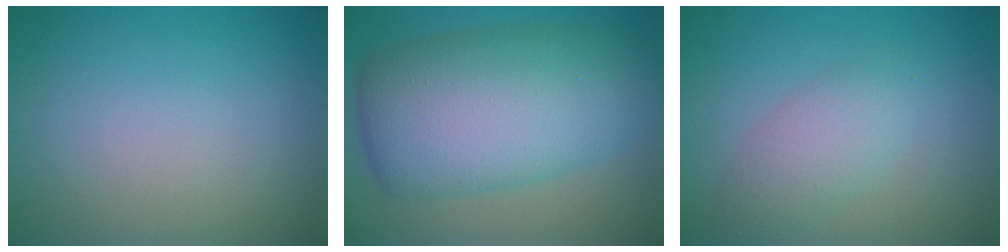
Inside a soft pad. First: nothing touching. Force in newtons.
{"total": 10.6, "press": 10.6, "slide": 0.3}
{"total": 2.9, "press": 2.8, "slide": 0.3}